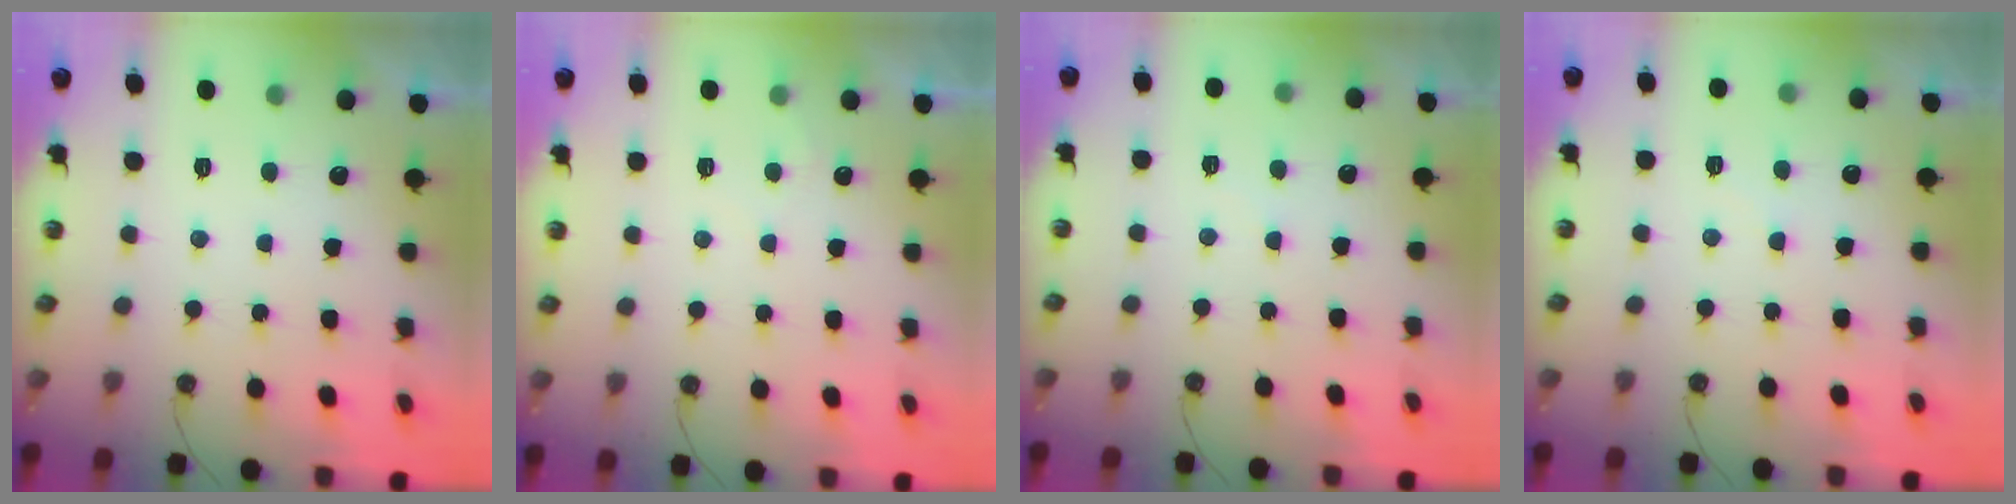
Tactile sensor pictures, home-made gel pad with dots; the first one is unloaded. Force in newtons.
{"total": 2.2, "press": 2.2, "slide": 0.3}
{"total": 2.2, "press": 2.2, "slide": 0.3}
{"total": 4.6, "press": 4.5, "slide": 0.6}